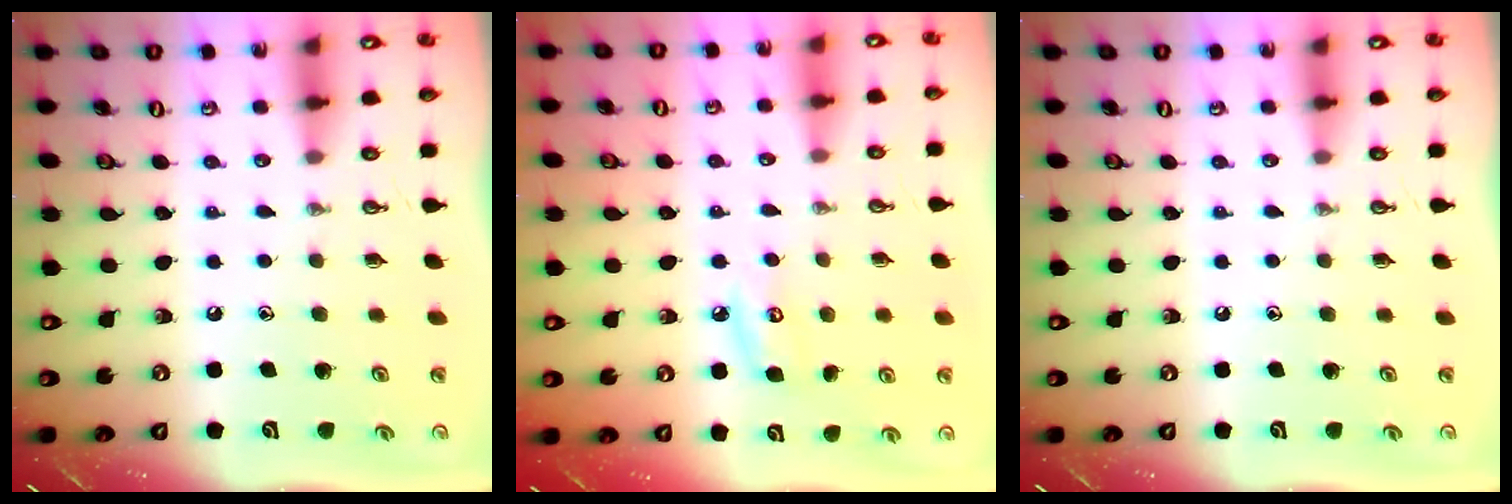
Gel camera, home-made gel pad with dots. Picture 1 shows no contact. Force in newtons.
{"total": 6.0, "press": 6.0, "slide": 0.7}
{"total": 0.0}